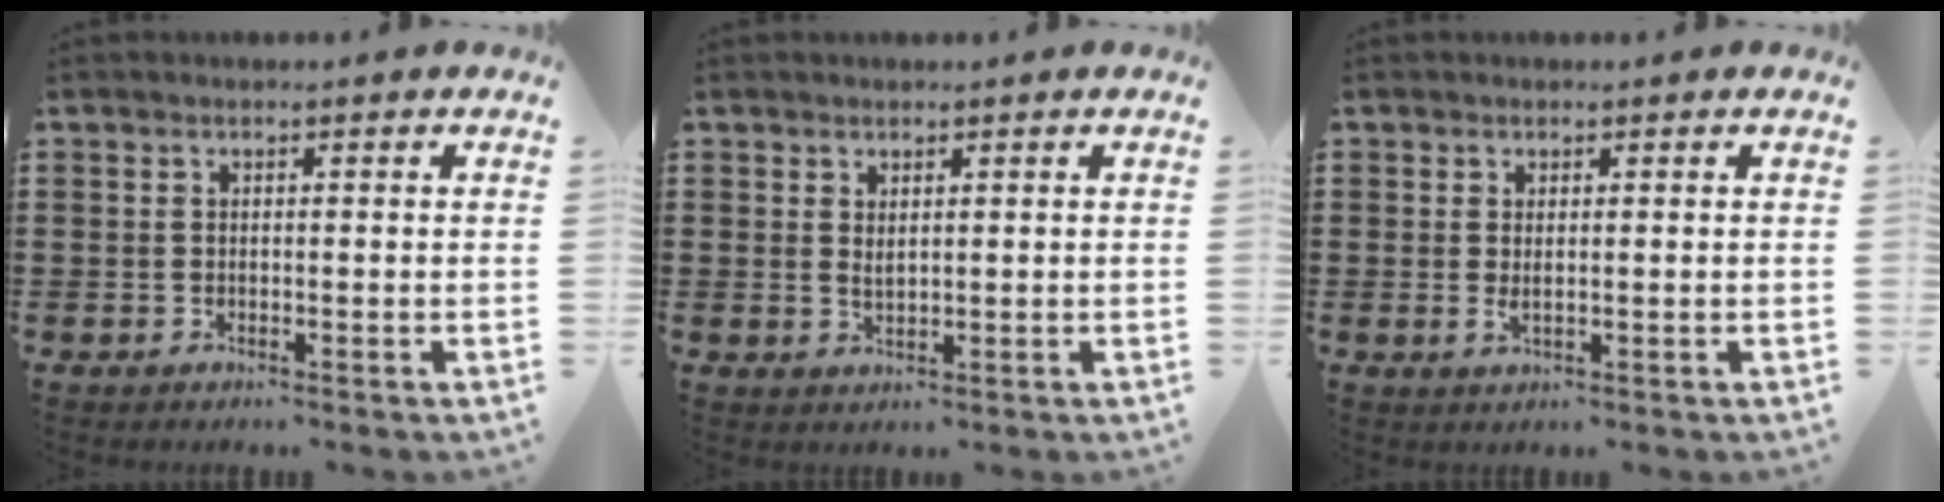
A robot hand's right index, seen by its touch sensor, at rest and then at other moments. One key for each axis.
{"total": 1.5, "fx": 0.9, "fy": 0.6, "fz": 1.0, "tx": -0.021, "ty": 0.003, "tz": 0.016}
{"total": 1.4, "fx": 0.3, "fy": 0.4, "fz": 1.3, "tx": -0.025, "ty": 0.000, "tz": 0.005}